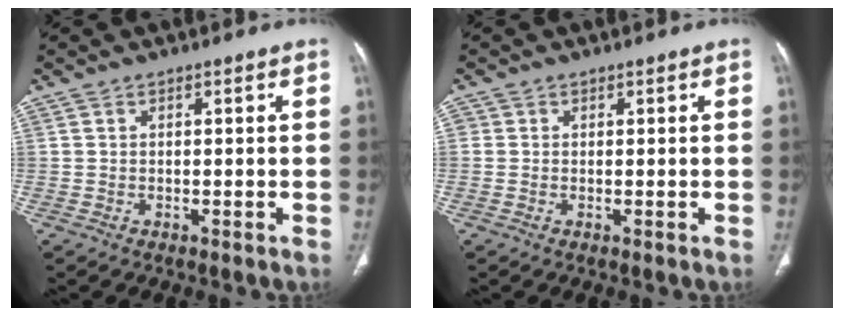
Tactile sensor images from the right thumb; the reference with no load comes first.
{"total": 0.7, "force": [0.0, 0.7, 0.1], "torque": [0.002, 0.002, 0.000]}